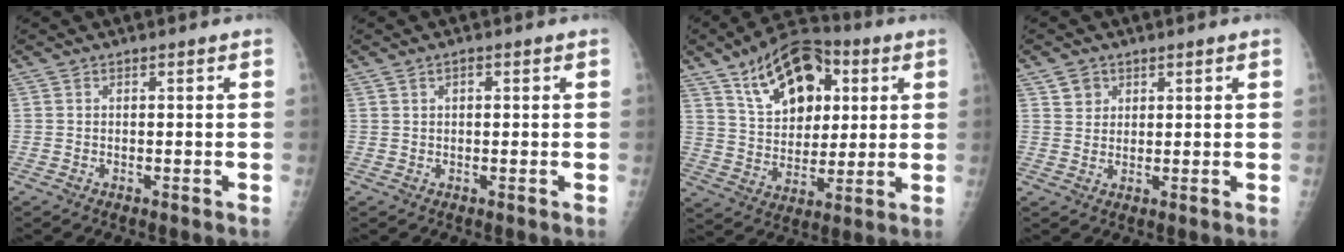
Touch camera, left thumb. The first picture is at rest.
{"total": 0.9, "force": [0.3, 0.6, 0.6], "torque": [-0.003, 0.002, 0.005]}
{"total": 17.8, "force": [7.3, 10.9, 12.0], "torque": [-0.145, -0.014, 0.126]}
{"total": 3.0, "force": [1.7, 2.4, 0.5], "torque": [0.010, -0.010, 0.026]}